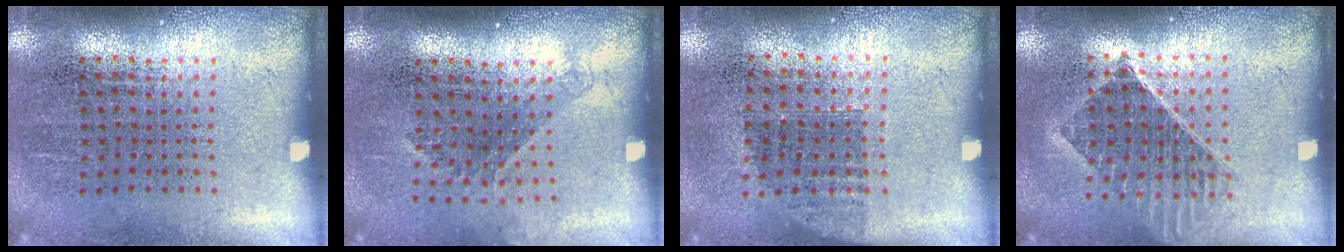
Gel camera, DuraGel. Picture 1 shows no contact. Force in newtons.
{"total": 1.2, "press": 0.9, "slide": 0.8}
{"total": 0.8, "press": 0.6, "slide": 0.4}
{"total": 1.4, "press": 1.2, "slide": 0.7}